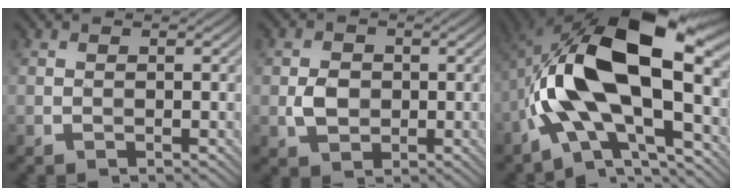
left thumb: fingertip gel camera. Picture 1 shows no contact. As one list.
[{"total": 3.1, "force": [-0.3, 2.6, 1.7], "torque": [-0.038, -0.004, -0.008]}, {"total": 17.9, "force": [-0.6, 8.1, 15.9], "torque": [-0.286, 0.027, -0.020]}]